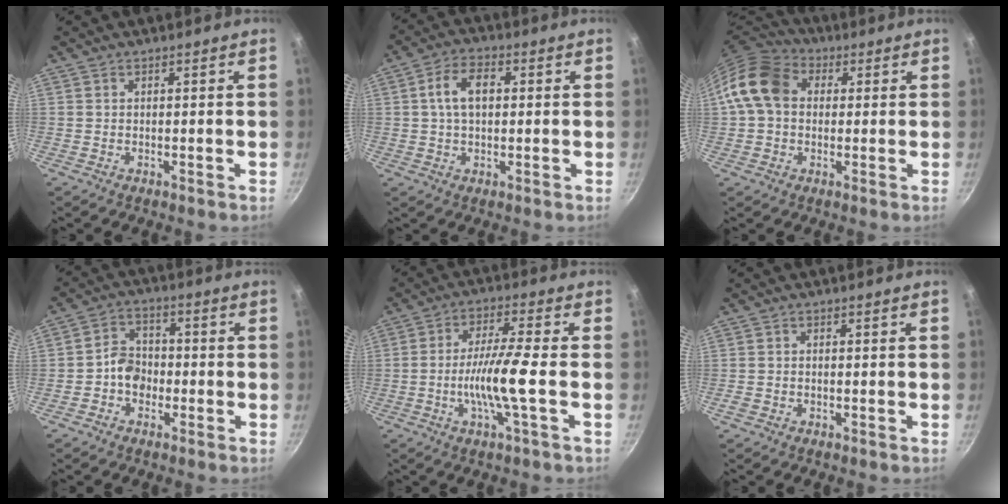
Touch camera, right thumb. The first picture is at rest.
{"total": 7.2, "force": [1.0, 4.4, 5.6], "torque": [-0.089, 0.016, 0.012]}
{"total": 11.4, "force": [1.5, 8.8, 7.1], "torque": [-0.109, 0.025, 0.009]}
{"total": 5.6, "force": [-1.6, 4.6, 2.8], "torque": [-0.016, 0.024, -0.037]}
{"total": 9.4, "force": [-2.1, 0.4, 9.1], "torque": [-0.176, 0.018, -0.044]}
{"total": 1.2, "force": [-0.5, 0.8, 0.7], "torque": [-0.015, 0.002, -0.011]}